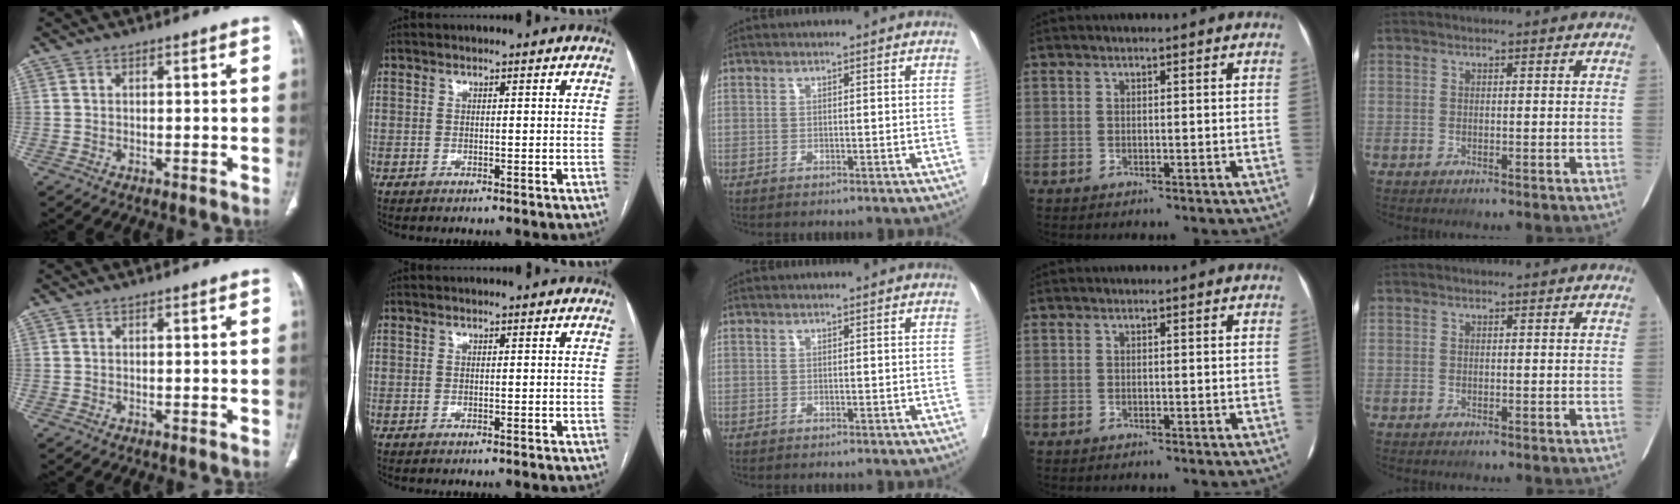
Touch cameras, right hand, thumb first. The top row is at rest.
{}